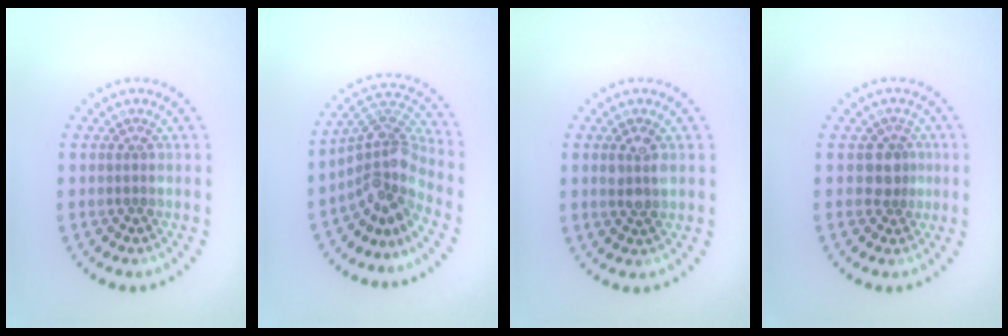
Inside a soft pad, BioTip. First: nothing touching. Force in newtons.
{"total": 4.6, "press": 3.2, "slide": 3.3}
{"total": 2.2, "press": 2.1, "slide": 0.6}
{"total": 2.0, "press": 1.6, "slide": 1.2}